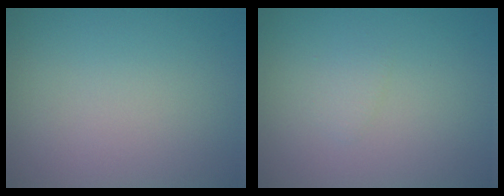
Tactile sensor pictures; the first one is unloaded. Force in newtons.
{"total": 0.8, "press": 0.8, "slide": 0.1}